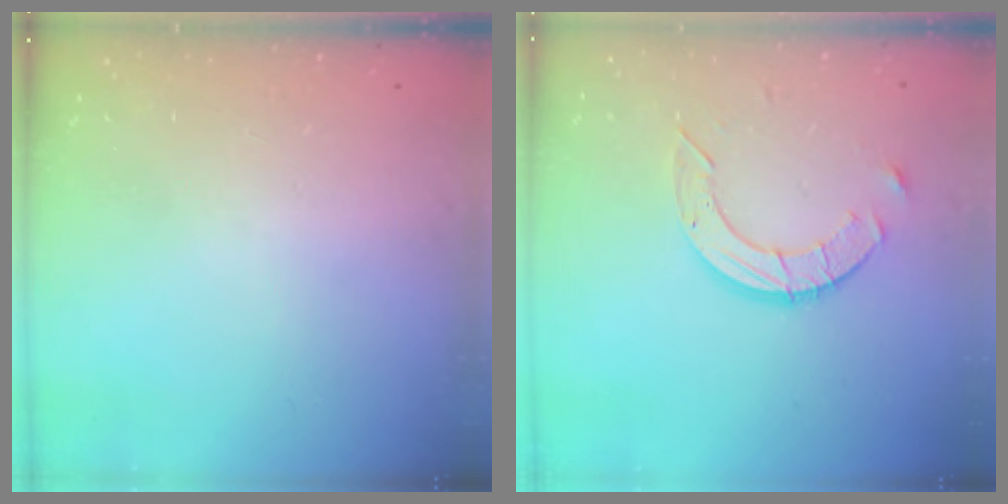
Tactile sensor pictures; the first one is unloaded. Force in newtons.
{"total": 9.0, "press": 9.0, "slide": 0.7}